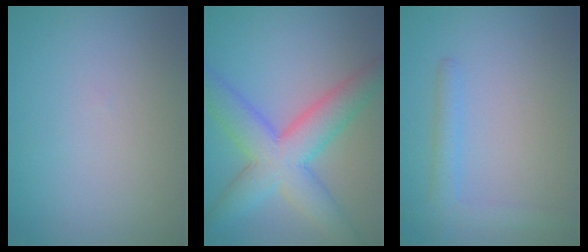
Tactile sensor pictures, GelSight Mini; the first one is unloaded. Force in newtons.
{"total": 7.7, "press": 7.7, "slide": 0.1}
{"total": 2.4, "press": 2.4, "slide": 0.2}